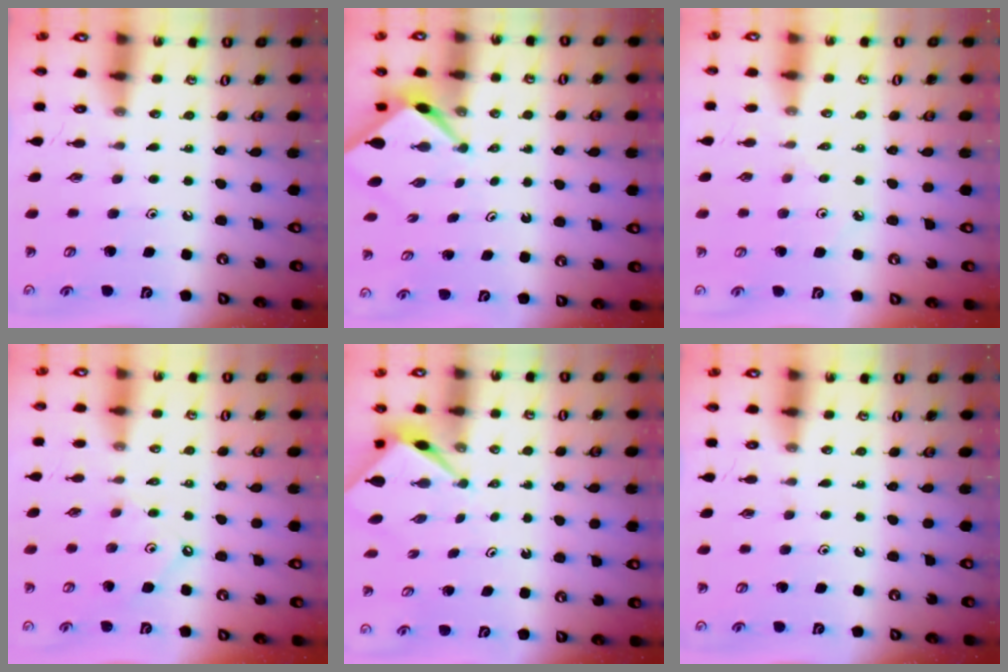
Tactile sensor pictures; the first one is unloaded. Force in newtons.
{"total": 2.5, "press": 2.5, "slide": 0.3}
{"total": 3.2, "press": 3.2, "slide": 0.6}
{"total": 2.5, "press": 2.5, "slide": 0.4}
{"total": 2.7, "press": 2.7, "slide": 0.1}
{"total": 0.0}